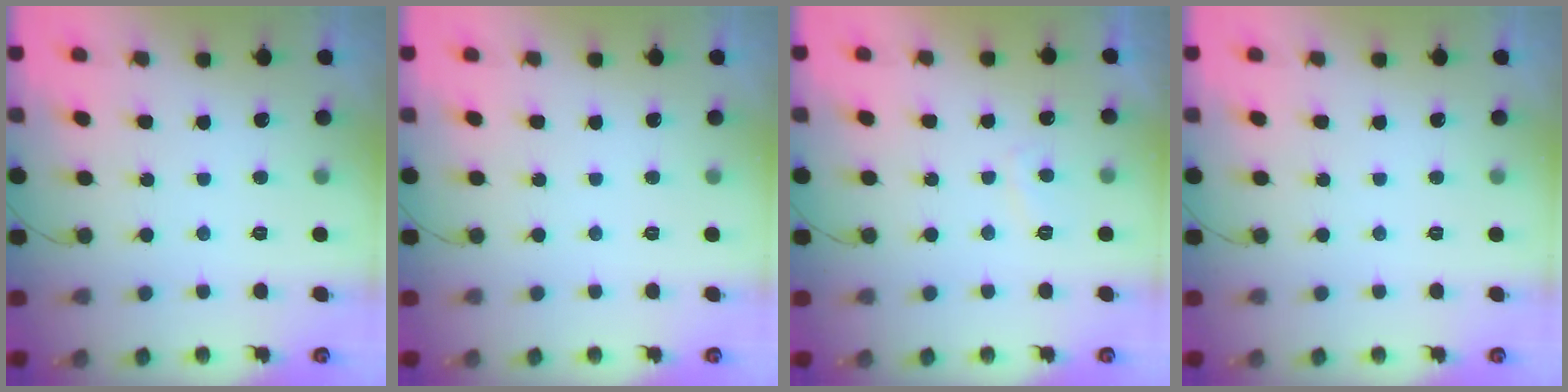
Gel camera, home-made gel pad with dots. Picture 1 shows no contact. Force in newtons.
{"total": 0.0}
{"total": 3.1, "press": 3.0, "slide": 0.8}
{"total": 0.0}